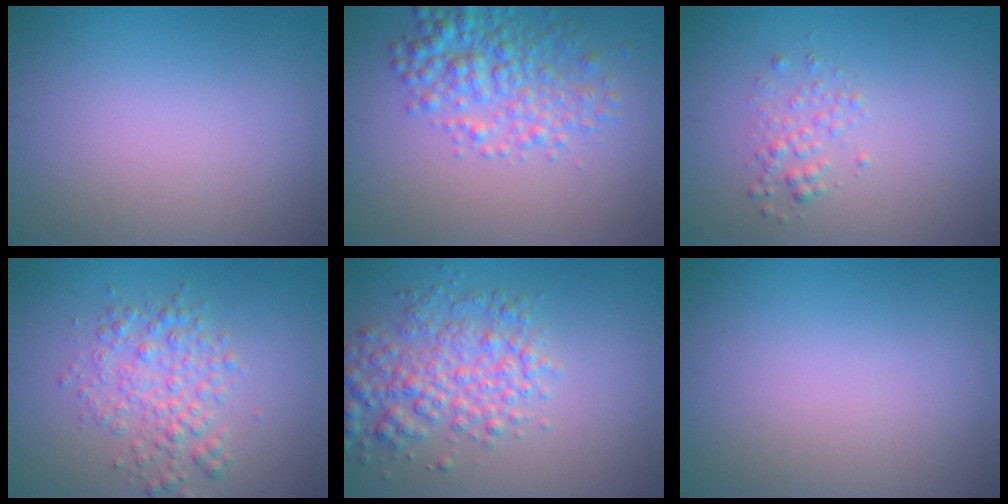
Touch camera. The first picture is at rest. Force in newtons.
{"total": 4.3, "press": 4.3, "slide": 0.2}
{"total": 1.4, "press": 1.4, "slide": 0.1}
{"total": 3.3, "press": 3.3, "slide": 0.1}
{"total": 4.5, "press": 4.5, "slide": 0.1}
{"total": 0.0}